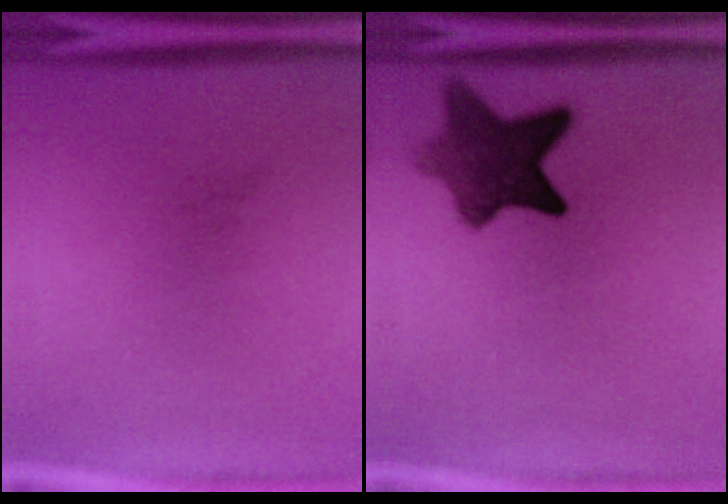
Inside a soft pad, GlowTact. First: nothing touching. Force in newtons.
{"total": 9.0}